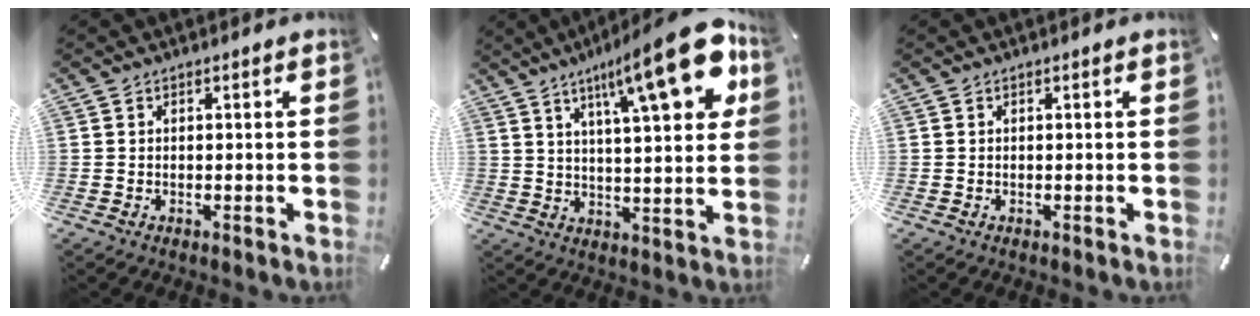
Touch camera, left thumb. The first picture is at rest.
{"total": 21.5, "force": [11.0, 5.6, 17.6], "torque": [-0.264, -0.055, 0.164]}
{"total": 0.0}